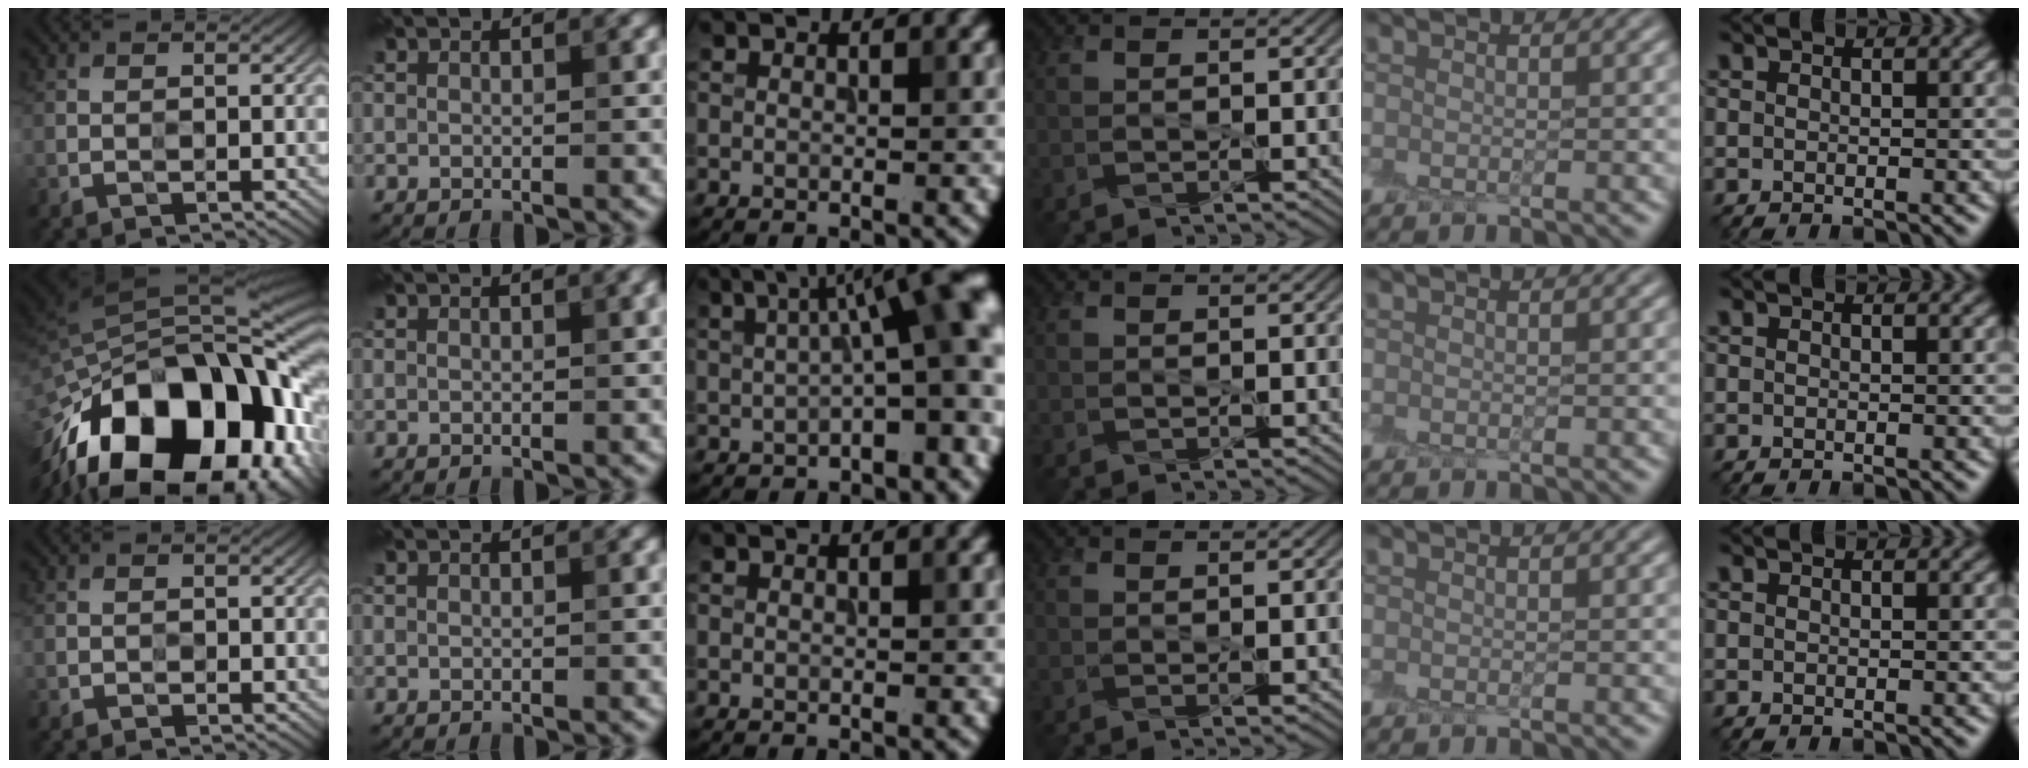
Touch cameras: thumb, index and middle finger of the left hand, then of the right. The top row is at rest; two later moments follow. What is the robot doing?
{"motion": "peel", "object": "cling film"}